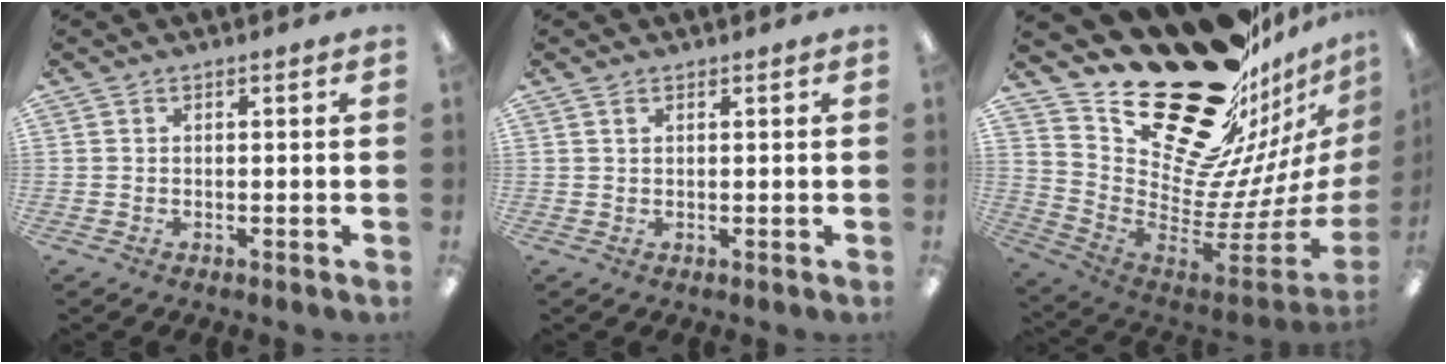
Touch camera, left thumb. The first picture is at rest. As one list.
[{"total": 1.0, "force": [0.6, 0.5, 0.6], "torque": [-0.014, 0.002, 0.011]}, {"total": 29.5, "force": [21.0, 14.0, 15.3], "torque": [-0.192, -0.184, 0.406]}]